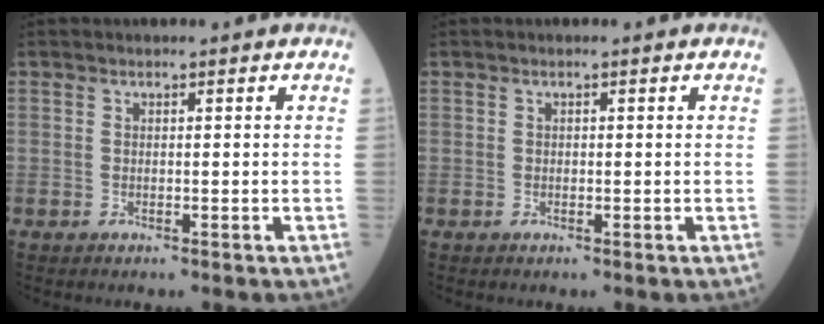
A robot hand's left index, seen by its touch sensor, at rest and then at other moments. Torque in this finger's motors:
{"motor_torque": [-0.33, 0.09, -0.06, -0.01]}